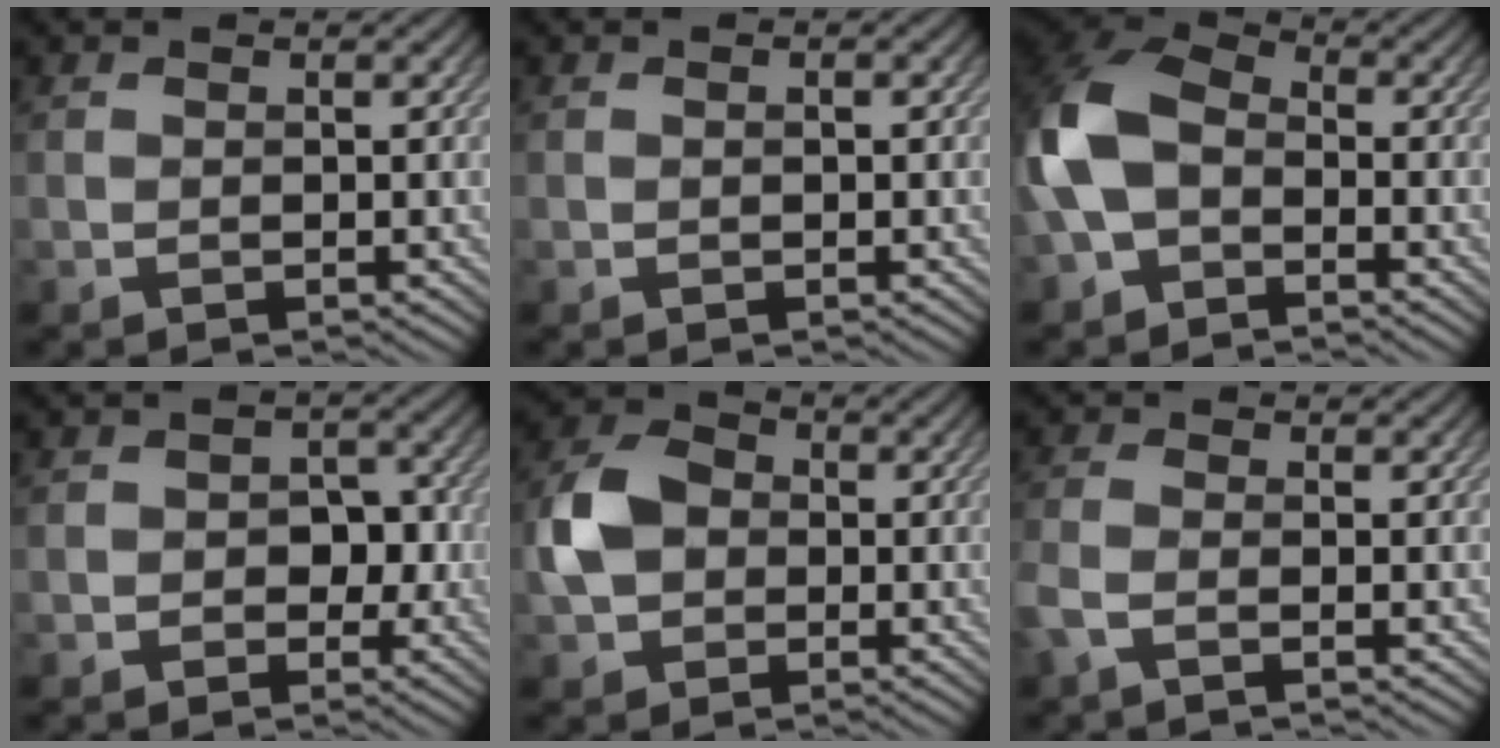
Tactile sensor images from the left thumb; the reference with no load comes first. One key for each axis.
{"total": 0.8, "fx": 0.1, "fy": 0.4, "fz": 0.7, "tx": -0.009, "ty": 0.001, "tz": 0.003}
{"total": 9.4, "fx": -2.3, "fy": 6.4, "fz": 6.5, "tx": -0.166, "ty": 0.001, "tz": -0.056}
{"total": 3.5, "fx": -0.7, "fy": 2.7, "fz": 2.0, "tx": -0.012, "ty": 0.001, "tz": -0.014}
{"total": 6.3, "fx": -0.6, "fy": 5.1, "fz": 3.7, "tx": -0.086, "ty": 0.009, "tz": -0.024}
{"total": 2.8, "fx": -1.5, "fy": 1.0, "fz": 2.1, "tx": -0.061, "ty": -0.004, "tz": -0.041}